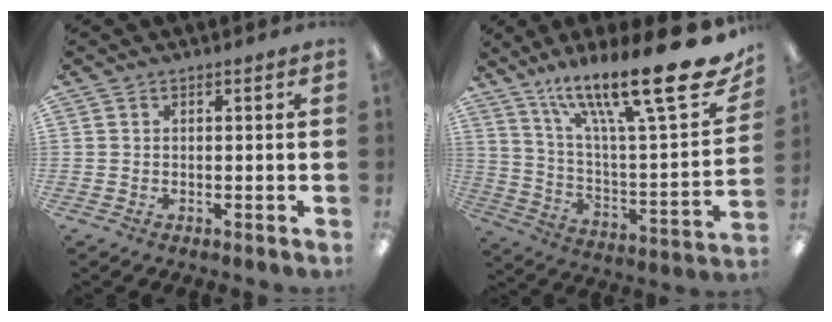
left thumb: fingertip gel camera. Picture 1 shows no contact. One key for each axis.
{"total": 25.0, "fx": 17.5, "fy": 5.1, "fz": 17.1, "tx": -0.258, "ty": -0.113, "tz": 0.281}